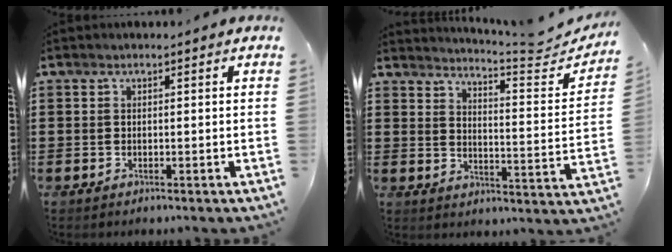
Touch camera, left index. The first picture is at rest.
{"total": 4.7, "force": [4.3, -0.5, 1.8], "torque": [-0.043, -0.044, 0.065]}